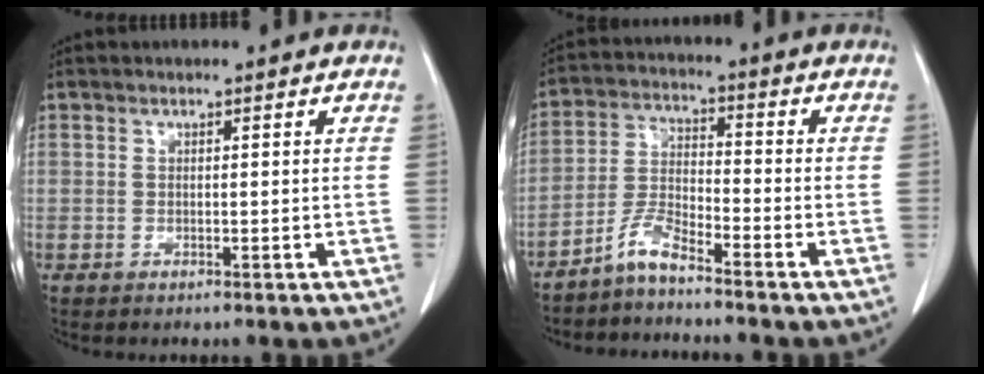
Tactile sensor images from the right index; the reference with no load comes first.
{"total": 5.0, "force": [-4.2, 0.4, 2.6], "torque": [-0.059, -0.012, -0.088]}